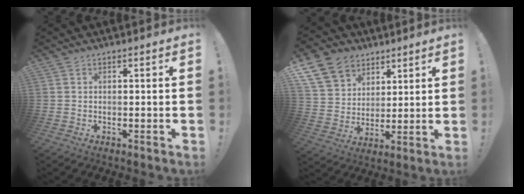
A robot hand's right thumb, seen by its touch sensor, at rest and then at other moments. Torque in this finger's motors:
{"motor_torque": [-0.49, 1.17, 0.61, 1.24, 0.06]}